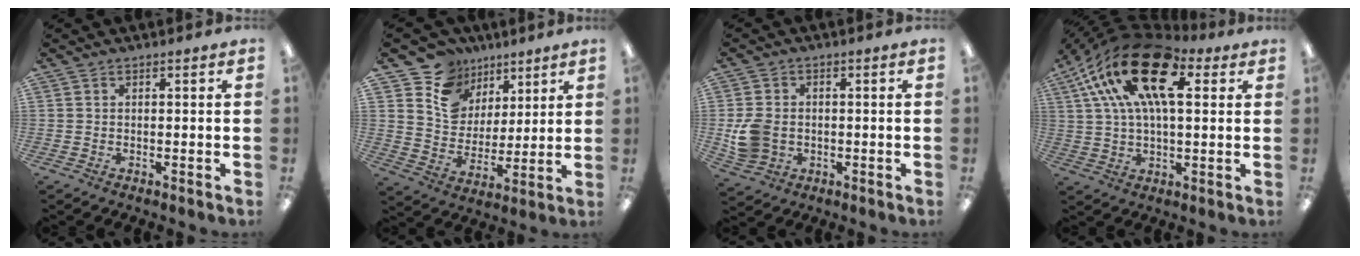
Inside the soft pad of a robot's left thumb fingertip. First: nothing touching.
{"total": 11.8, "force": [7.6, 8.9, 1.9], "torque": [-0.057, -0.061, 0.150]}
{"total": 7.8, "force": [-0.9, 6.5, 4.2], "torque": [-0.092, 0.010, -0.014]}
{"total": 22.5, "force": [9.0, 11.0, 17.5], "torque": [-0.333, -0.025, 0.145]}